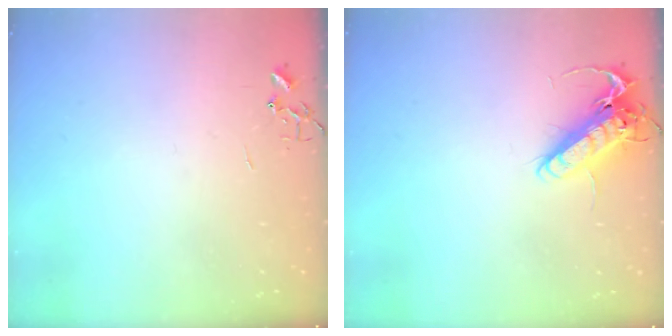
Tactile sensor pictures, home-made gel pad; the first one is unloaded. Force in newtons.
{"total": 13.8, "press": 13.6, "slide": 2.3}